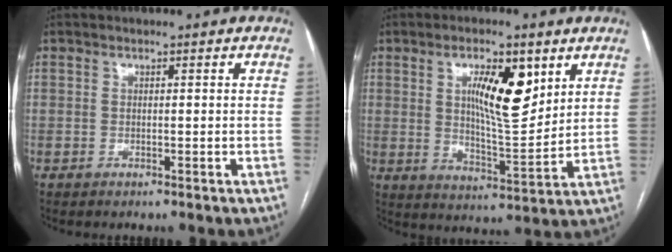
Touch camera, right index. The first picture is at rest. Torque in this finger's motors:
{"motor_torque": [0.57, 0.45, 0.18, 0.07]}